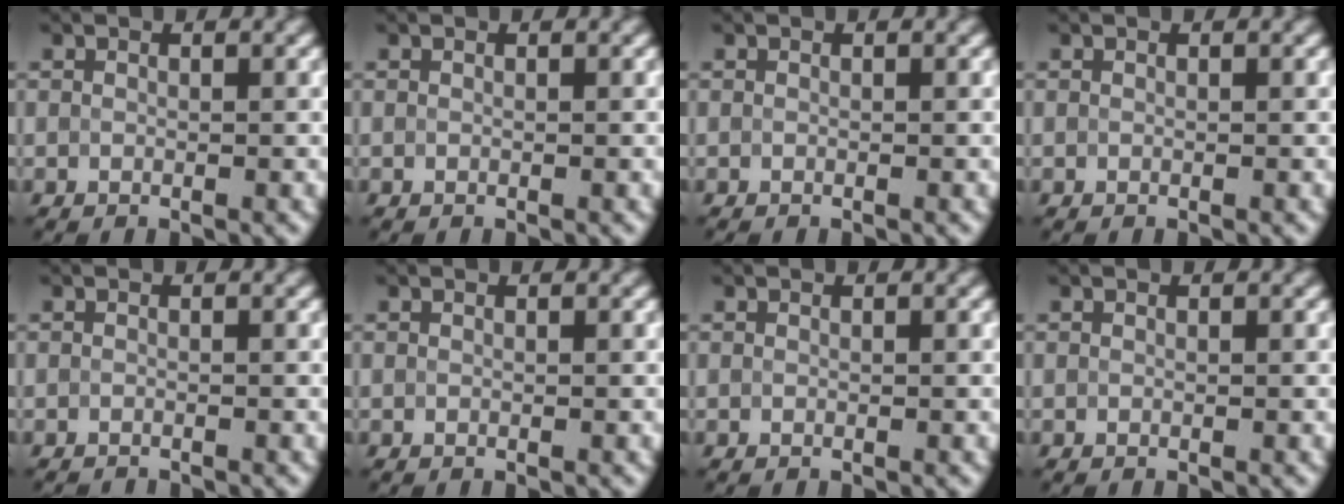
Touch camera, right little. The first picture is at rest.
{"total": 0.0}
{"total": 0.0}
{"total": 0.0}
{"total": 0.9, "force": [-0.9, 0.1, 0.1], "torque": [0.004, -0.007, -0.016]}
{"total": 0.0}
{"total": 0.0}
{"total": 0.0}